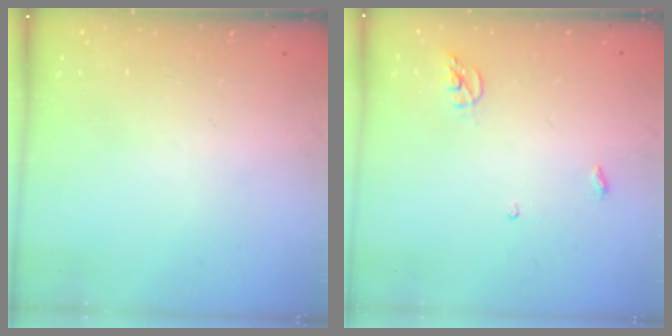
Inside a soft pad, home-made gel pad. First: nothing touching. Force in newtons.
{"total": 3.8, "press": 3.7, "slide": 0.2}